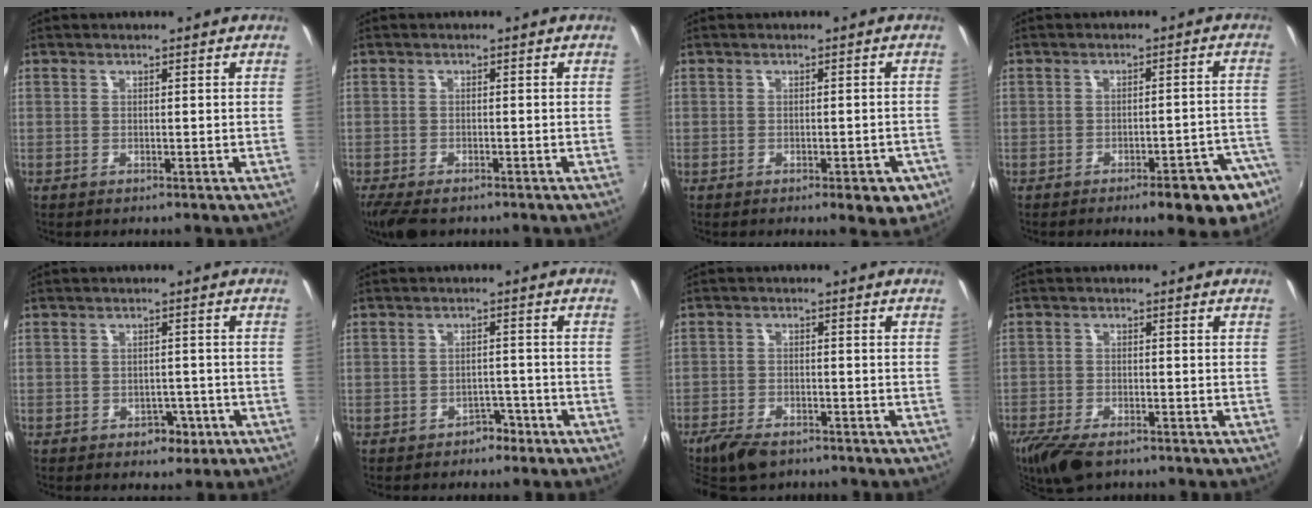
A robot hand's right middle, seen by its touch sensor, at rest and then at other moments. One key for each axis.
{"total": 6.7, "fx": -5.0, "fy": 2.4, "fz": 3.7, "tx": -0.090, "ty": -0.029, "tz": -0.090}
{"total": 5.3, "fx": -2.9, "fy": 2.6, "fz": 3.7, "tx": -0.055, "ty": -0.007, "tz": -0.030}
{"total": 9.6, "fx": -6.6, "fy": 2.5, "fz": 6.5, "tx": -0.069, "ty": 0.005, "tz": -0.074}
{"total": 3.6, "fx": -1.9, "fy": 2.6, "fz": 1.6, "tx": -0.032, "ty": 0.002, "tz": -0.016}
{"total": 3.2, "fx": -2.4, "fy": 1.9, "fz": 0.8, "tx": -0.017, "ty": 0.008, "tz": -0.030}
{"total": 7.4, "fx": -5.9, "fy": 2.9, "fz": 3.3, "tx": -0.092, "ty": -0.016, "tz": -0.107}
{"total": 8.9, "fx": -6.8, "fy": 3.1, "fz": 4.9, "tx": -0.122, "ty": -0.029, "tz": -0.125}